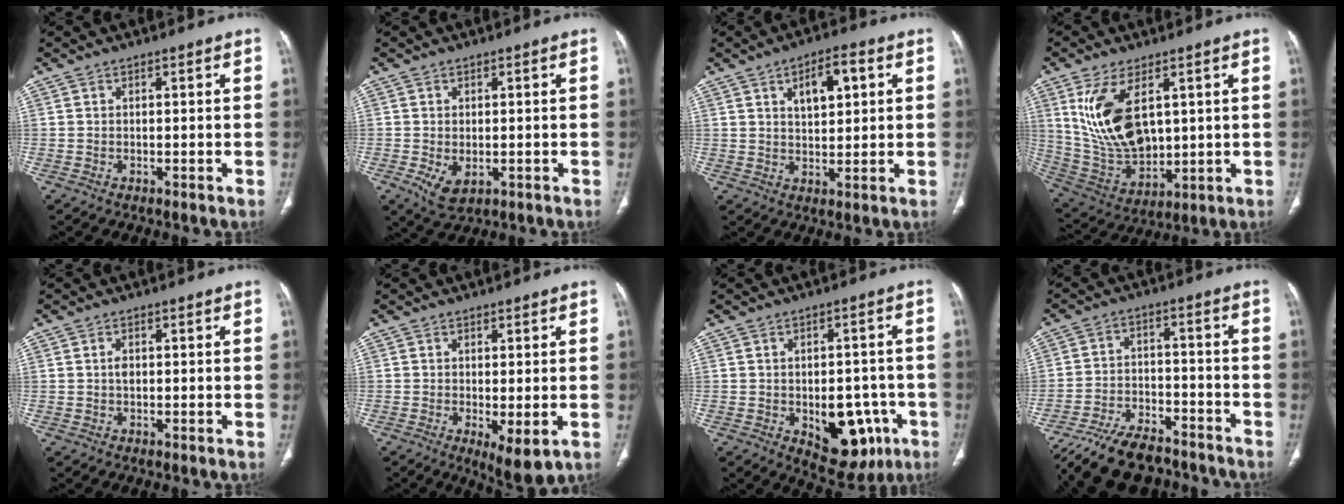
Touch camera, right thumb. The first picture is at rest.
{"total": 5.0, "force": [-1.3, 3.0, 3.8], "torque": [-0.070, -0.006, -0.011]}
{"total": 7.6, "force": [2.8, 3.6, 6.1], "torque": [-0.078, -0.002, 0.045]}
{"total": 15.7, "force": [4.7, 8.4, 12.4], "torque": [-0.231, -0.022, 0.114]}
{"total": 1.5, "force": [0.1, 1.0, 1.1], "torque": [-0.018, 0.002, 0.002]}
{"total": 6.2, "force": [-1.6, 2.0, 5.6], "torque": [-0.092, -0.021, -0.019]}
{"total": 13.1, "force": [-4.3, 7.8, 9.6], "torque": [-0.083, 0.020, -0.041]}
{"total": 17.4, "force": [-14.3, 6.9, 7.2], "torque": [-0.136, 0.058, -0.229]}